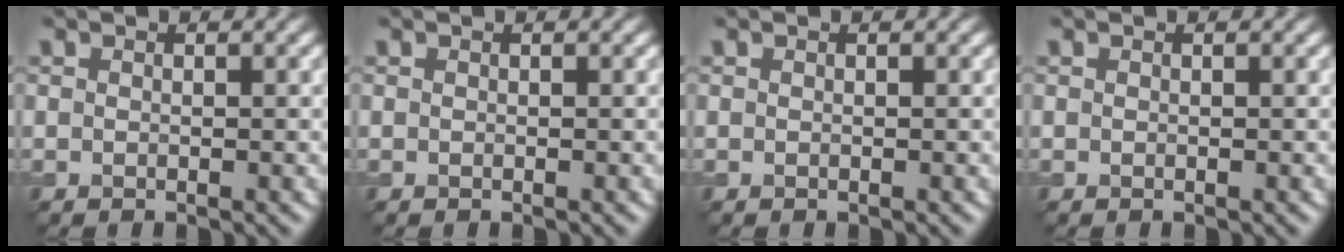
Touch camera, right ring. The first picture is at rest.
{"total": 0.0}
{"total": 0.0}
{"total": 0.0}